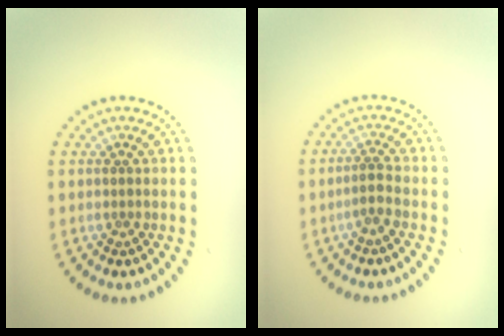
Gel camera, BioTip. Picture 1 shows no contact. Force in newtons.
{"total": 1.7, "press": 1.3, "slide": 1.1}